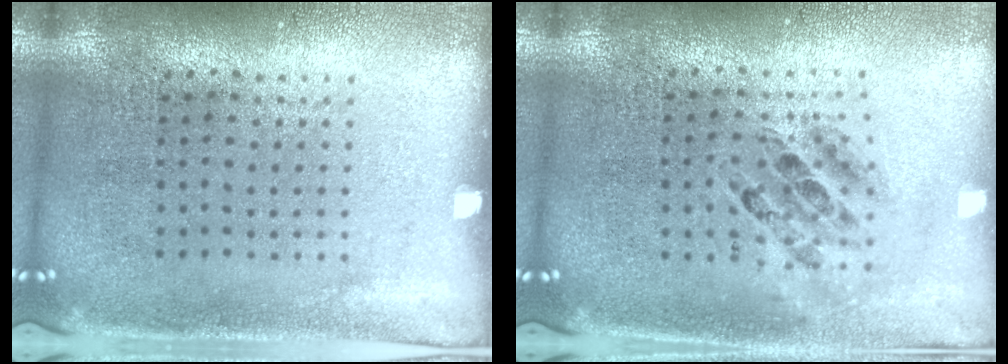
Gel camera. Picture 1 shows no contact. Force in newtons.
{"total": 0.6, "press": 0.6, "slide": 0.1}